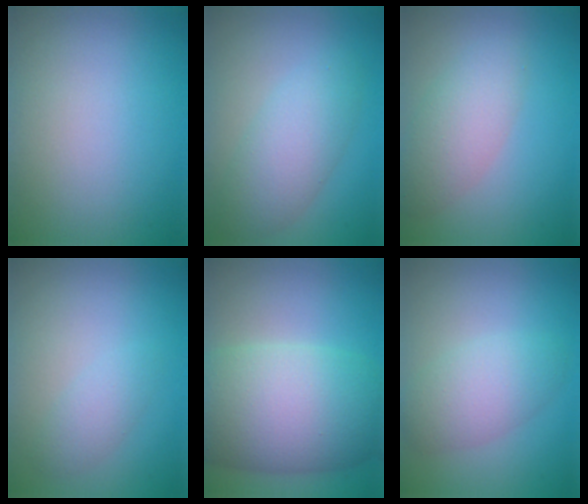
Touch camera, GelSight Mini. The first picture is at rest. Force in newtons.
{"total": 4.4, "press": 4.4, "slide": 0.2}
{"total": 3.8, "press": 3.8, "slide": 0.0}
{"total": 1.6, "press": 1.6, "slide": 0.0}
{"total": 11.5, "press": 11.5, "slide": 0.5}
{"total": 3.7, "press": 3.7, "slide": 0.3}